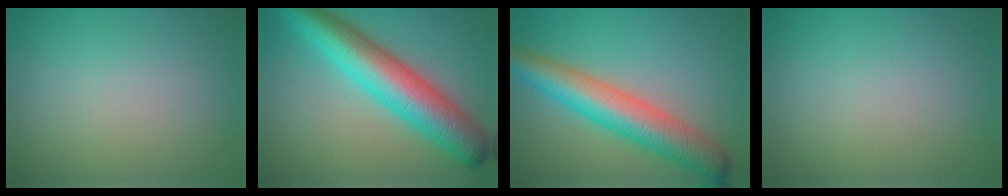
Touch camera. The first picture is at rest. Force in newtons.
{"total": 9.6, "press": 9.6, "slide": 0.1}
{"total": 7.6, "press": 7.6, "slide": 0.3}
{"total": 0.0}